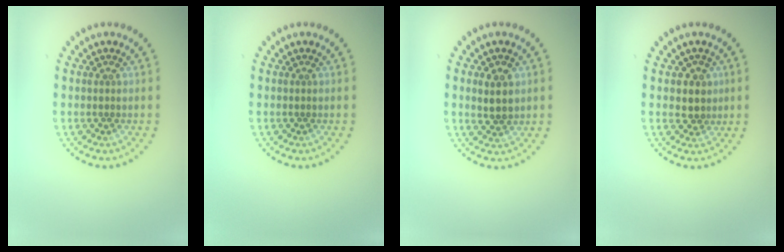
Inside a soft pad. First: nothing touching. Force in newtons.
{"total": 0.0}
{"total": 2.5, "press": 2.5, "slide": 0.5}
{"total": 2.4, "press": 2.1, "slide": 1.1}